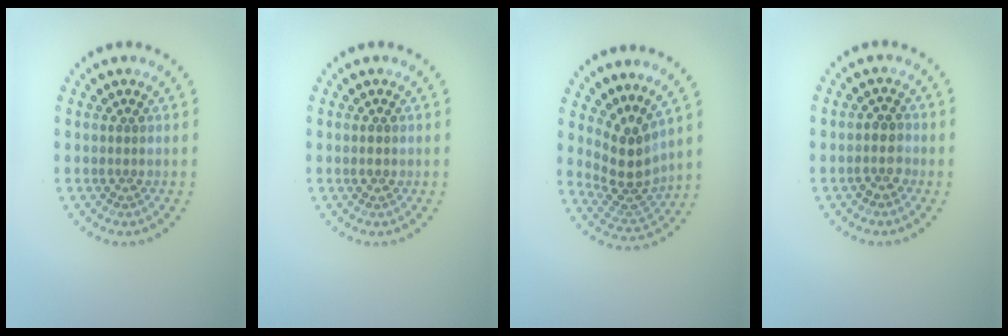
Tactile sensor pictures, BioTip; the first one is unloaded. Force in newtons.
{"total": 1.1, "press": 1.1, "slide": 0.0}
{"total": 3.9, "press": 2.9, "slide": 2.6}
{"total": 1.9, "press": 1.8, "slide": 0.7}